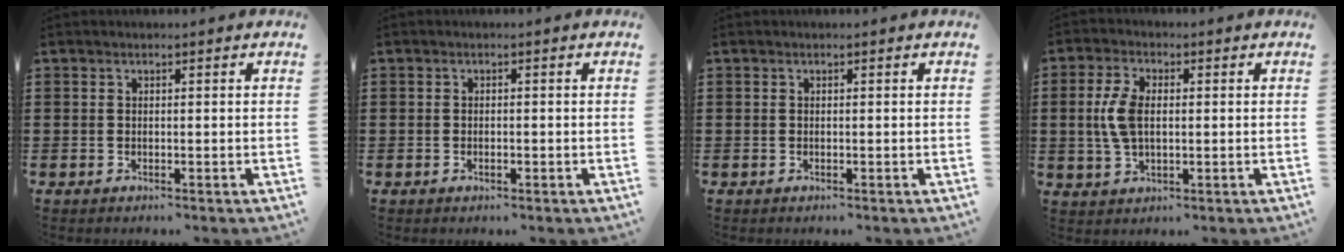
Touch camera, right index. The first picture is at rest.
{"total": 0.6, "force": [-0.3, 0.3, 0.5], "torque": [-0.010, -0.003, -0.004]}
{"total": 0.0}
{"total": 6.3, "force": [0.4, 3.4, 5.3], "torque": [-0.128, 0.005, 0.000]}